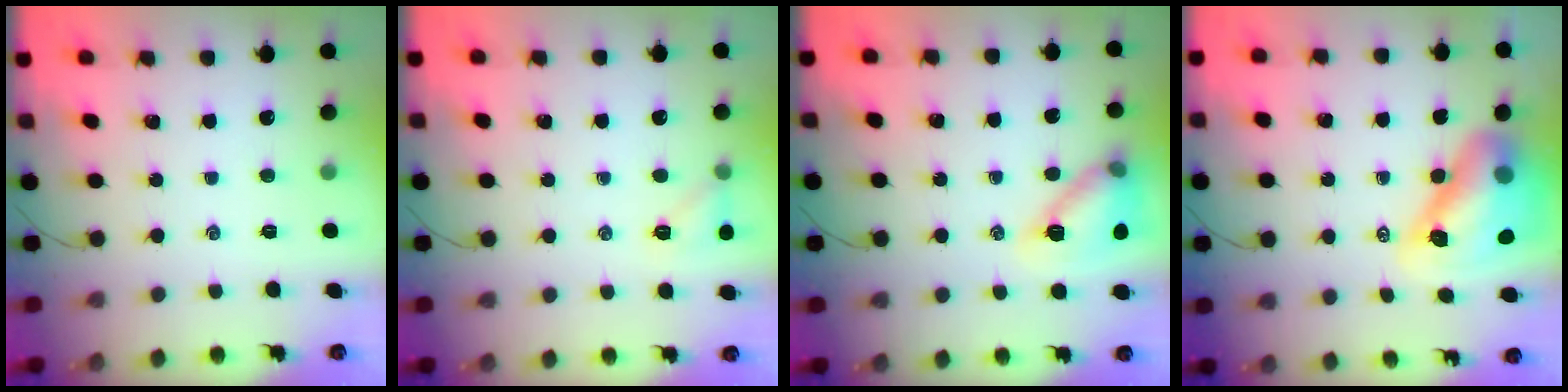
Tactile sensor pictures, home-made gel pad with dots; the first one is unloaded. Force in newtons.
{"total": 7.5, "press": 7.4, "slide": 1.2}
{"total": 14.4, "press": 14.3, "slide": 1.4}
{"total": 16.0, "press": 15.4, "slide": 4.4}